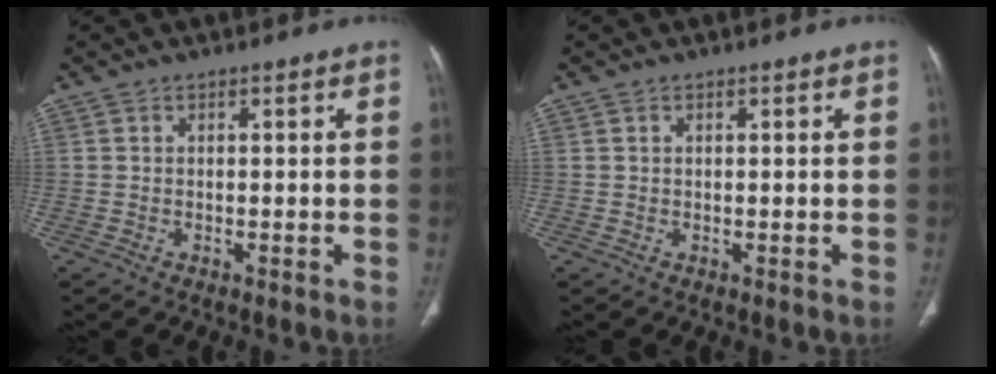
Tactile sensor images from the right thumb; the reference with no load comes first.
{"total": 0.0}